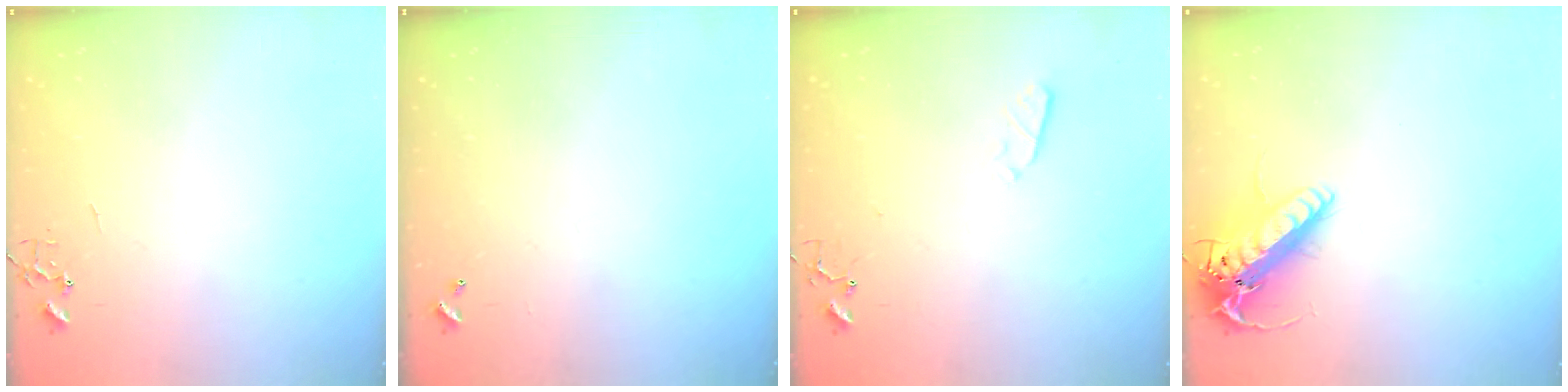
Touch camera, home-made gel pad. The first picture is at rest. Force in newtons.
{"total": 0.0}
{"total": 2.9, "press": 2.8, "slide": 0.5}
{"total": 16.7, "press": 16.4, "slide": 3.1}